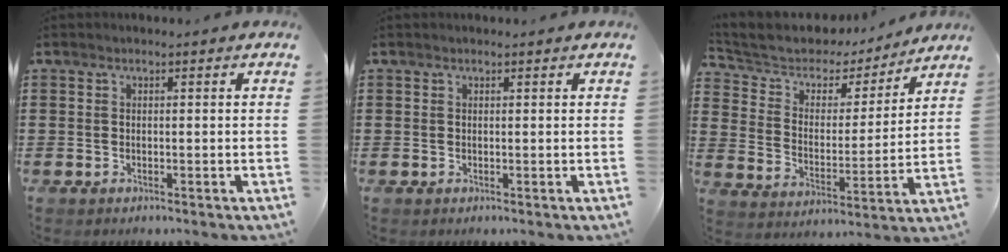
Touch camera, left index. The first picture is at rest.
{"total": 0.0}
{"total": 5.8, "force": [5.2, 2.5, 0.6], "torque": [-0.053, -0.037, 0.086]}